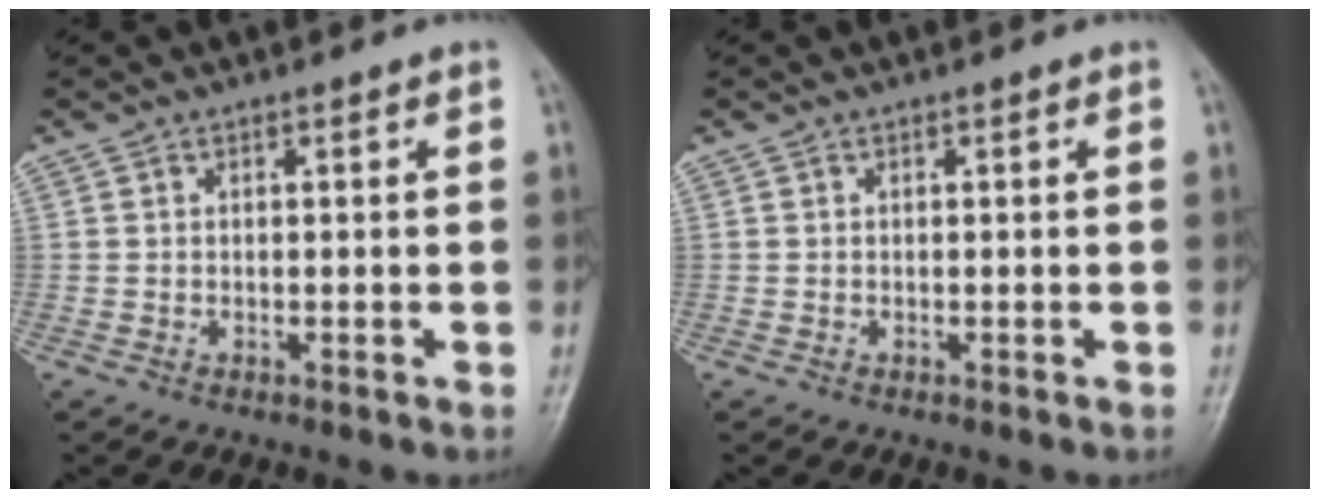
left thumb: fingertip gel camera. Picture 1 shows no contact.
{"total": 0.0}